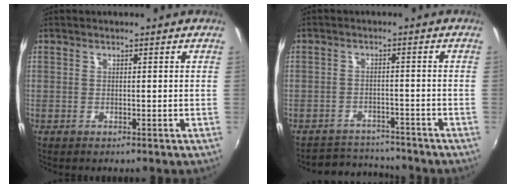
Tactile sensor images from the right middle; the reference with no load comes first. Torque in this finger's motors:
{"motor_torque": [0.07, -0.33, -0.27, -0.10]}